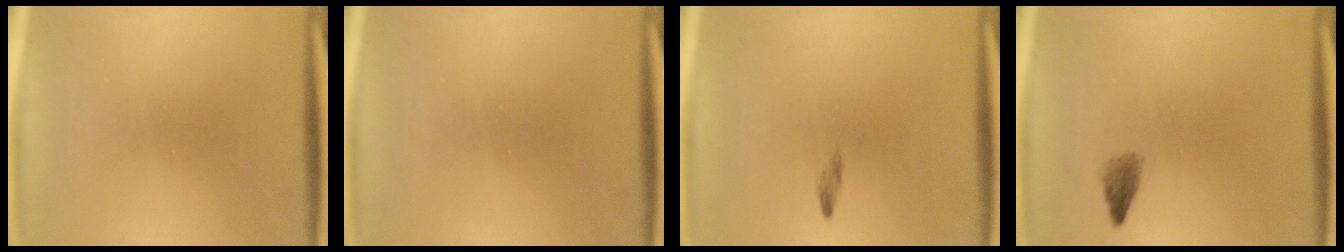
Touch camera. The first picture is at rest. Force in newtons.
{"total": 0.0}
{"total": 0.7}
{"total": 1.5}